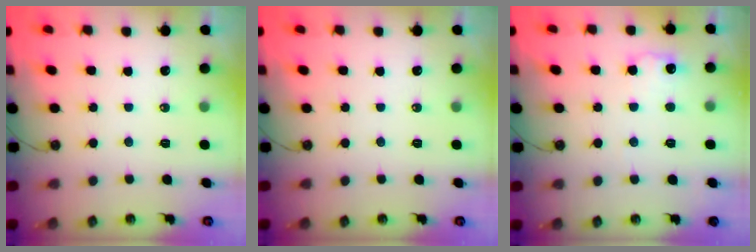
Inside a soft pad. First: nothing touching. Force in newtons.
{"total": 0.0}
{"total": 7.0, "press": 7.0, "slide": 0.5}